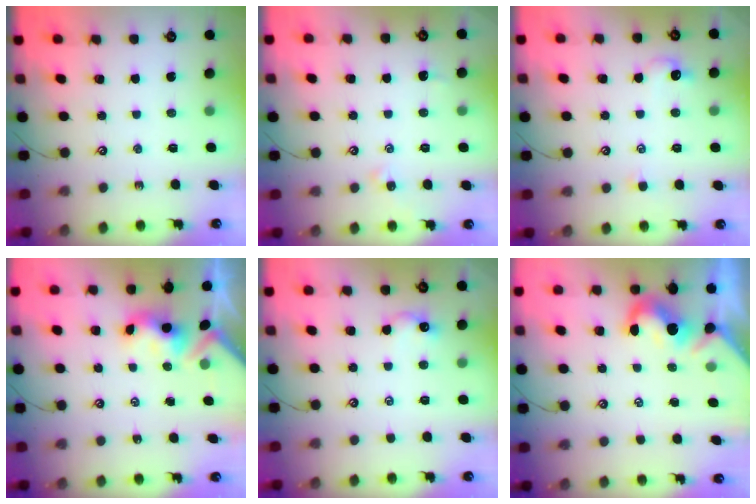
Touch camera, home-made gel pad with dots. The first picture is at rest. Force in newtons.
{"total": 0.9, "press": 0.8, "slide": 0.5}
{"total": 1.4, "press": 1.2, "slide": 0.6}
{"total": 3.5, "press": 3.5, "slide": 0.4}
{"total": 1.6, "press": 1.5, "slide": 0.6}
{"total": 1.8, "press": 1.7, "slide": 0.6}